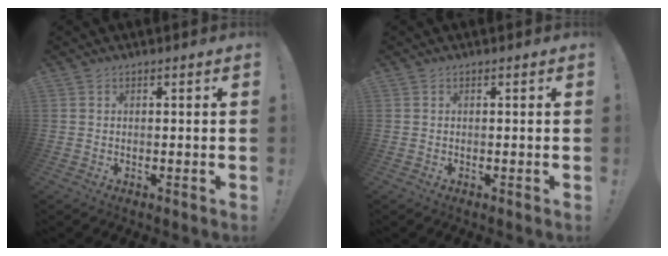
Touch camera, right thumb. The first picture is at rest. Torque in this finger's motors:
{"motor_torque": [0.00, 0.00, 0.00, 0.00, 0.01]}